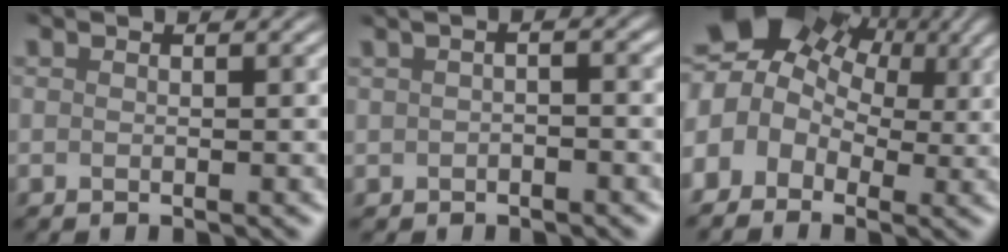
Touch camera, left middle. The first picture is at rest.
{"total": 0.0}
{"total": 9.4, "force": [2.0, 7.1, 5.9], "torque": [-0.103, 0.008, 0.038]}